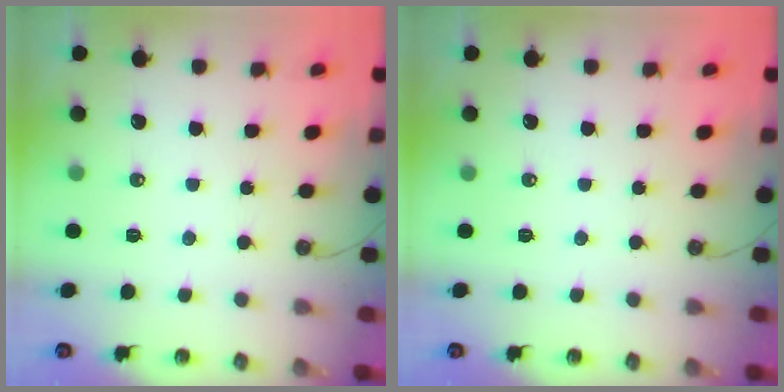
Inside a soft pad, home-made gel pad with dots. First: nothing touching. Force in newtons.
{"total": 0.0}